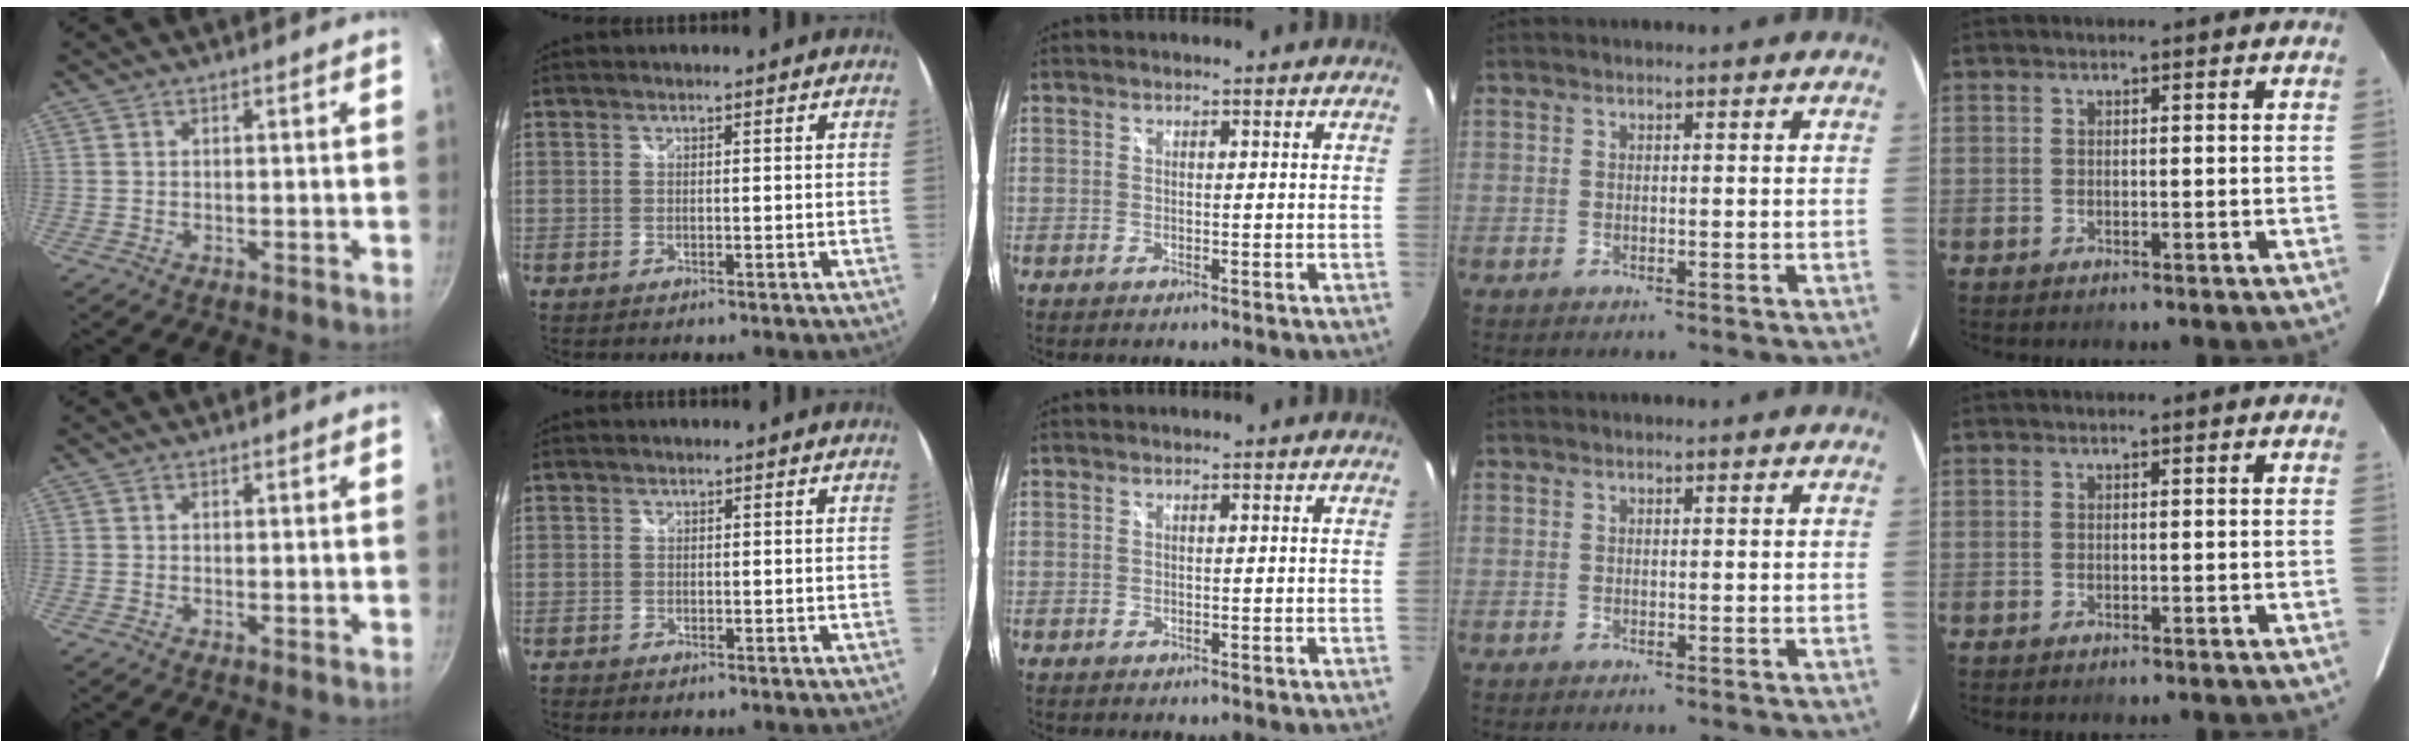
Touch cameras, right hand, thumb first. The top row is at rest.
{"index": {"total": 0.9, "force": [-0.4, 0.8, 0.0], "torque": [-0.004, 0.001, -0.007]}}